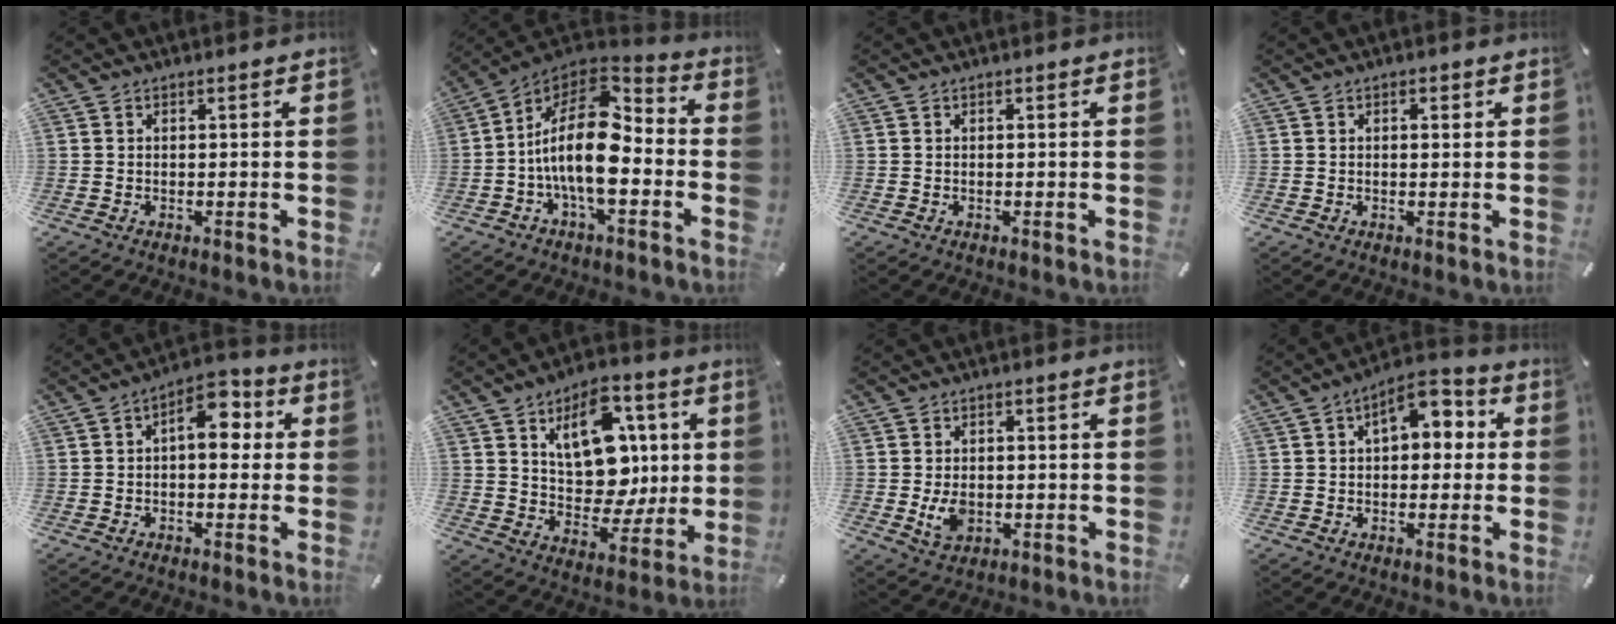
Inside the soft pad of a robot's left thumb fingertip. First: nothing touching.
{"total": 18.5, "force": [-1.7, 9.2, 16.0], "torque": [-0.326, -0.006, -0.033]}
{"total": 0.0}
{"total": 1.2, "force": [0.2, 0.7, 1.0], "torque": [-0.012, 0.002, 0.001]}
{"total": 8.7, "force": [1.5, 4.9, 7.0], "torque": [-0.094, -0.003, 0.019]}
{"total": 15.6, "force": [5.2, 11.3, 9.5], "torque": [-0.126, -0.021, 0.099]}
{"total": 5.2, "force": [-0.7, 3.7, 3.6], "torque": [-0.075, -0.005, -0.014]}
{"total": 8.8, "force": [2.6, 5.4, 6.5], "torque": [-0.073, -0.008, 0.036]}